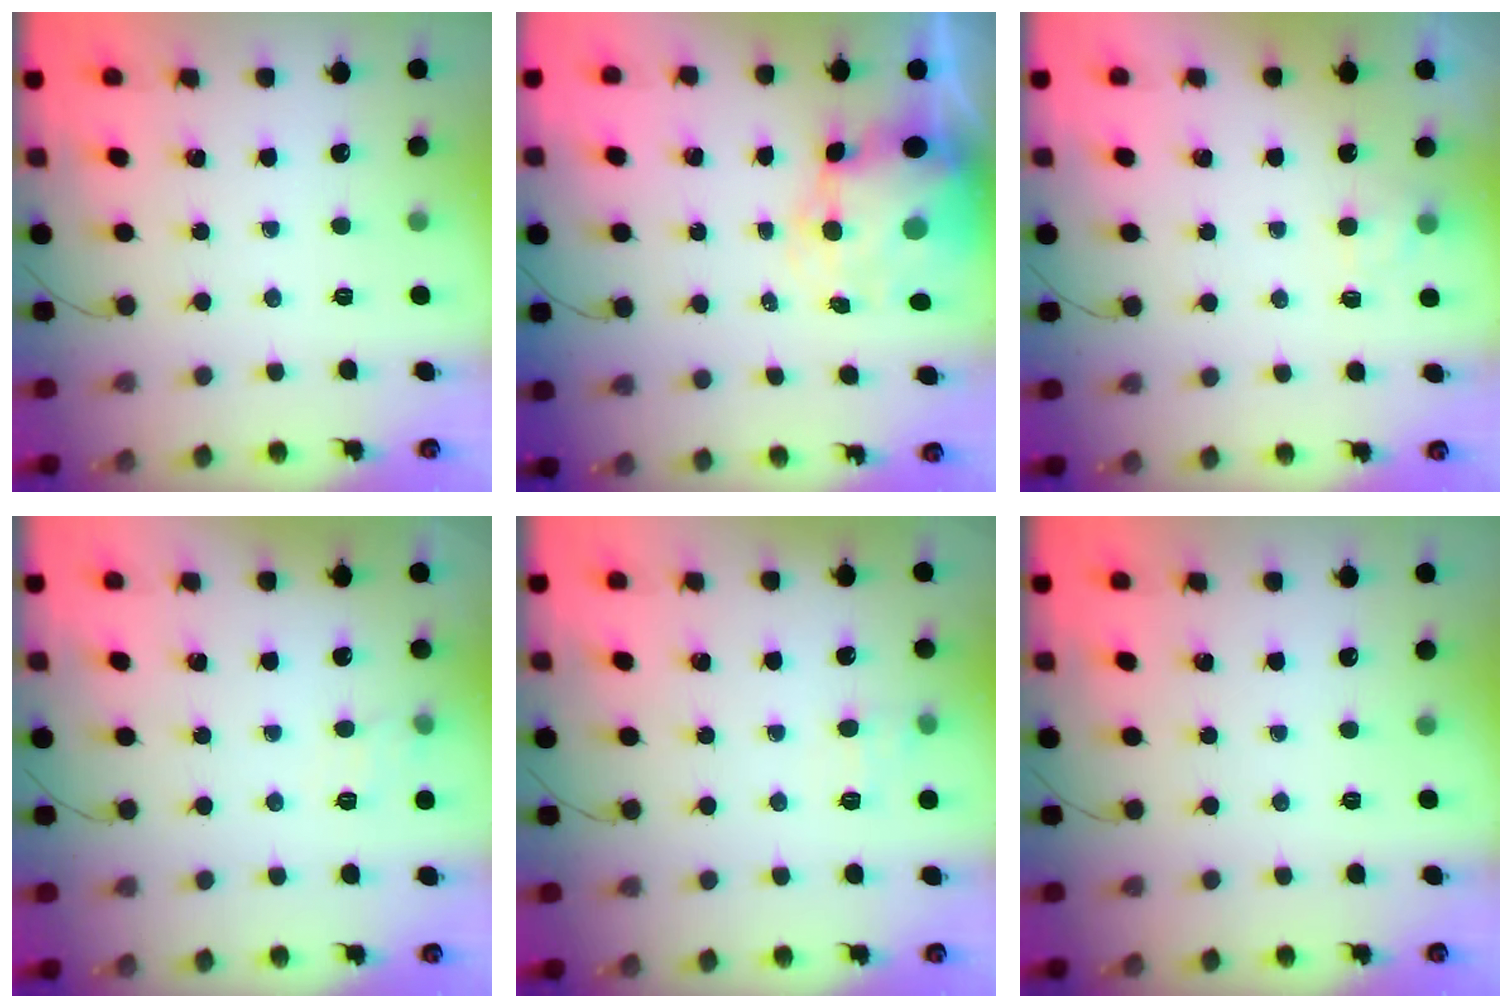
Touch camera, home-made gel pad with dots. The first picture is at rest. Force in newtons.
{"total": 9.6, "press": 9.2, "slide": 2.4}
{"total": 2.7, "press": 2.3, "slide": 1.4}
{"total": 4.2, "press": 3.7, "slide": 2.0}
{"total": 6.6, "press": 6.4, "slide": 1.7}
{"total": 0.0}